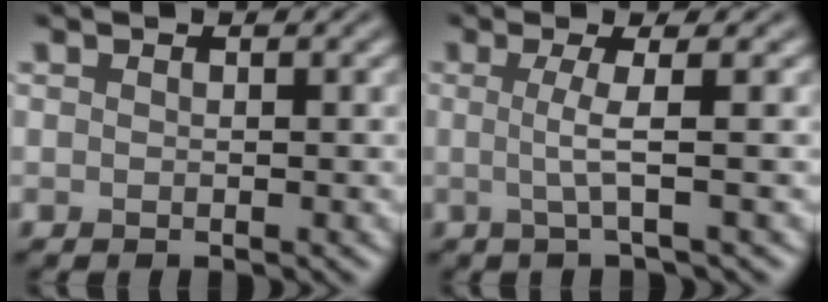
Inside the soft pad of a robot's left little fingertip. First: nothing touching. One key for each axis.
{"total": 2.9, "fx": 0.1, "fy": 0.6, "fz": 2.8, "tx": -0.052, "ty": -0.002, "tz": -0.008}